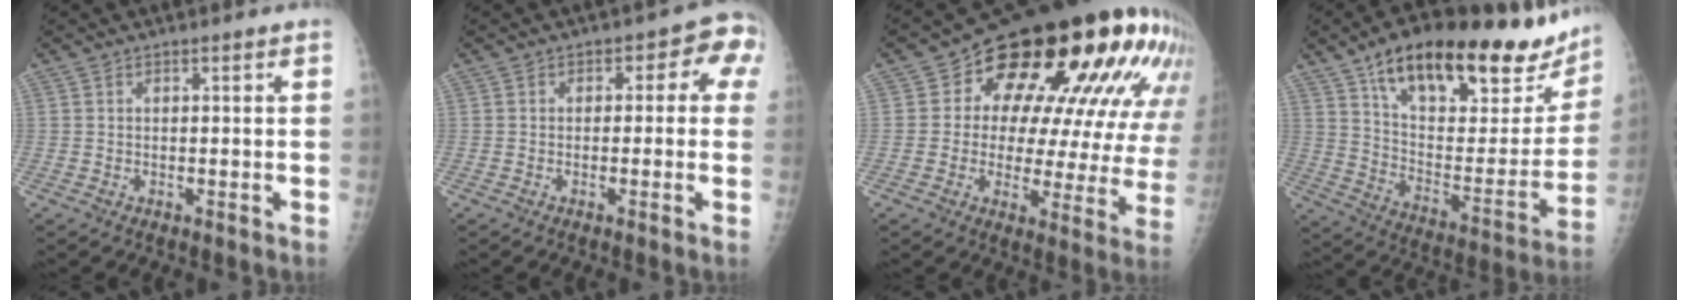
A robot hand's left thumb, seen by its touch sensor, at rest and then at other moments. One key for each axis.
{"total": 5.3, "fx": 0.3, "fy": 3.5, "fz": 3.9, "tx": -0.004, "ty": 0.023, "tz": -0.010}
{"total": 28.5, "fx": 12.1, "fy": 13.5, "fz": 22.0, "tx": -0.255, "ty": 0.004, "tz": 0.161}
{"total": 32.7, "fx": 21.2, "fy": 12.3, "fz": 21.7, "tx": -0.292, "ty": -0.040, "tz": 0.319}